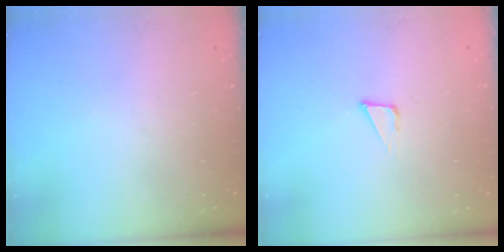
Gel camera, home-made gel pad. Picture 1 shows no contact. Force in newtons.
{"total": 3.1, "press": 3.0, "slide": 0.9}